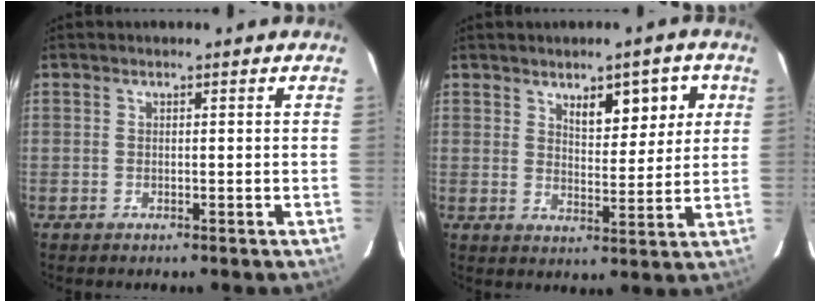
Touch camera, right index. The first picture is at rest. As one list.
[{"total": 7.5, "force": [3.6, 3.0, 5.8], "torque": [-0.078, 0.005, 0.055]}]